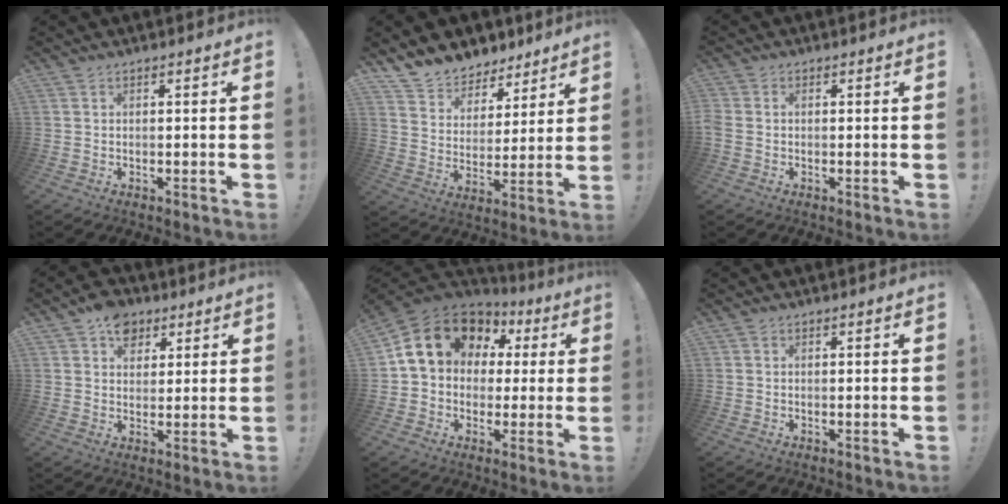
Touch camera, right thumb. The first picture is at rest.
{"total": 9.2, "force": [7.6, 5.2, 0.6], "torque": [-0.020, -0.068, 0.146]}
{"total": 1.1, "force": [-0.2, 0.9, 0.7], "torque": [-0.017, 0.003, -0.003]}
{"total": 8.8, "force": [4.7, 6.5, 3.7], "torque": [-0.044, -0.022, 0.090]}
{"total": 16.3, "force": [5.6, 12.5, 8.7], "torque": [-0.134, -0.014, 0.117]}
{"total": 0.0}